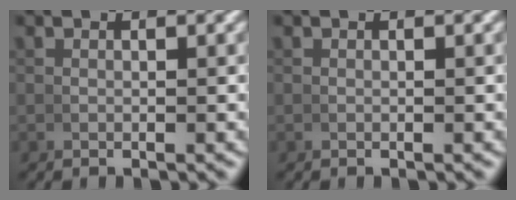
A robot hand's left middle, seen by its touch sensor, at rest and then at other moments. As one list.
[{"total": 0.0}]